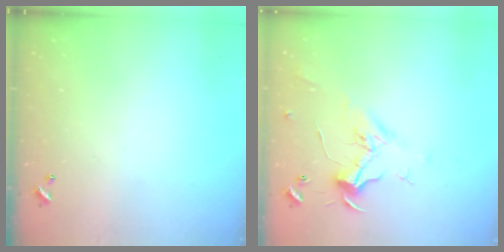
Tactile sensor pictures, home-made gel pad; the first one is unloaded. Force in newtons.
{"total": 0.9, "press": 0.8, "slide": 0.4}